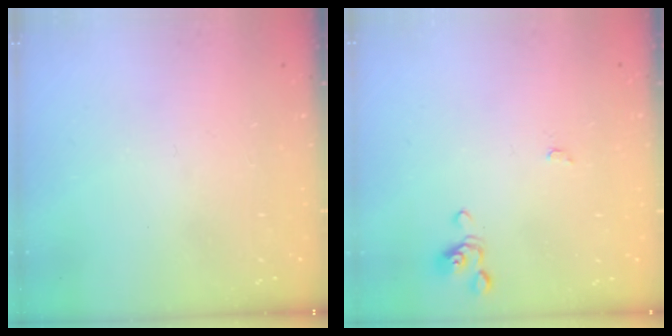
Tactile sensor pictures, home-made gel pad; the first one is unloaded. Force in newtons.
{"total": 0.5, "press": 0.5, "slide": 0.2}